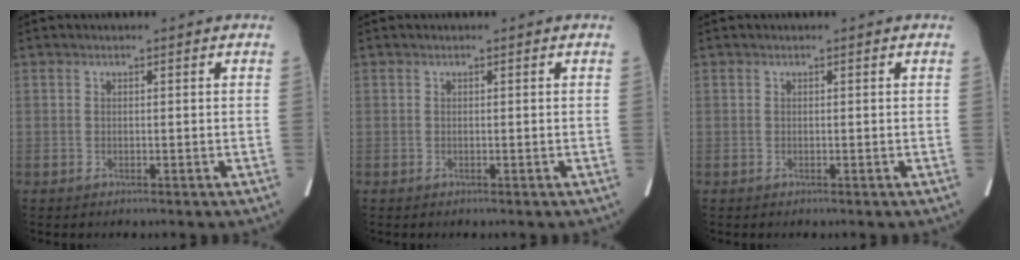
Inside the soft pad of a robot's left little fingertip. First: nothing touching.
{"total": 0.0}
{"total": 0.0}